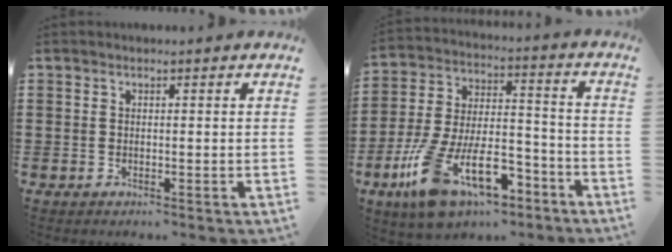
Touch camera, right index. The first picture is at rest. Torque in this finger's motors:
{"motor_torque": [2.14, 0.00, 1.05, 0.21]}